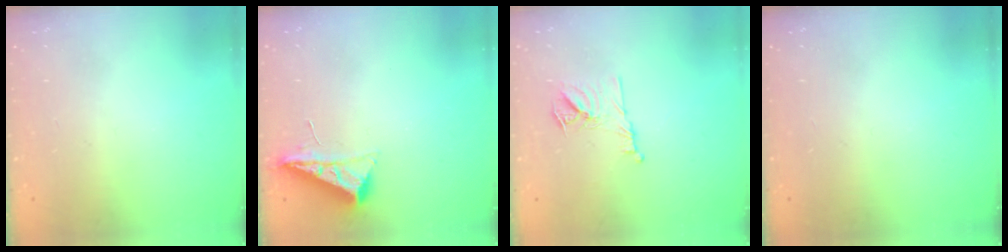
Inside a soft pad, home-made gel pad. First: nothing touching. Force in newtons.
{"total": 7.0, "press": 6.9, "slide": 0.8}
{"total": 9.6, "press": 9.6, "slide": 0.9}
{"total": 0.0}